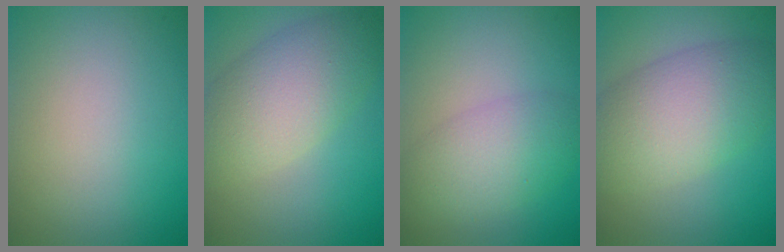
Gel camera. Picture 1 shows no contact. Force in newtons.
{"total": 6.3, "press": 6.3, "slide": 0.4}
{"total": 4.5, "press": 4.5, "slide": 0.1}
{"total": 7.4, "press": 7.4, "slide": 0.1}